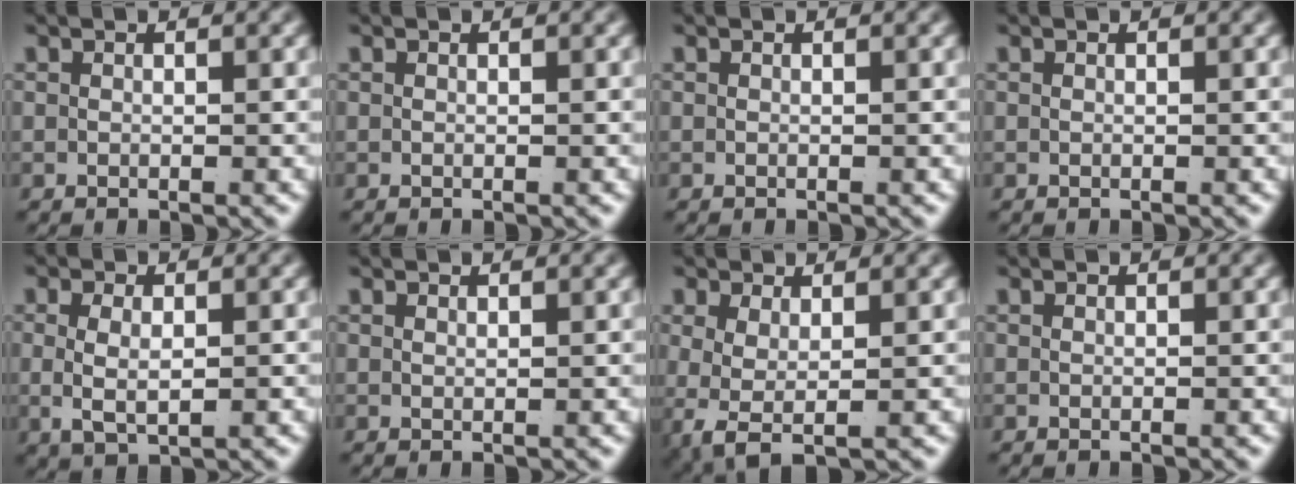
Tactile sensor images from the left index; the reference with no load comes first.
{"total": 0.0}
{"total": 0.0}
{"total": 0.0}
{"total": 3.7, "force": [-0.2, 2.1, 3.1], "torque": [-0.068, -0.015, 0.010]}
{"total": 0.7, "force": [0.4, -0.6, 0.1], "torque": [0.000, -0.006, 0.013]}
{"total": 4.7, "force": [-1.0, 3.2, 3.3], "torque": [-0.097, -0.038, 0.001]}
{"total": 0.0}